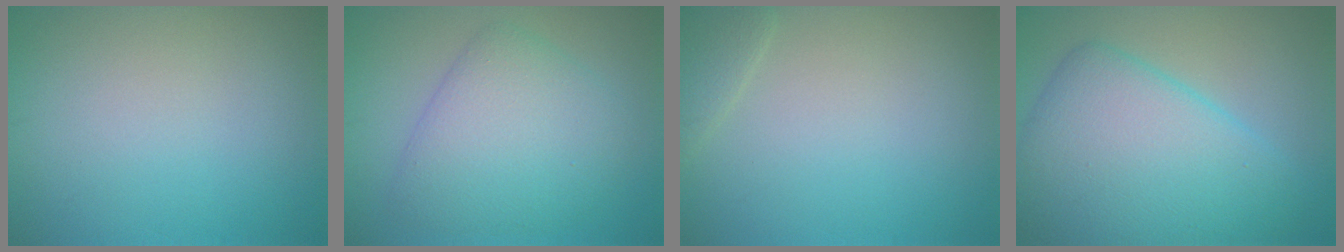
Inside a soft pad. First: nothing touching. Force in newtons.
{"total": 5.7, "press": 5.7, "slide": 0.2}
{"total": 1.4, "press": 1.4, "slide": 0.1}
{"total": 9.3, "press": 9.3, "slide": 0.3}